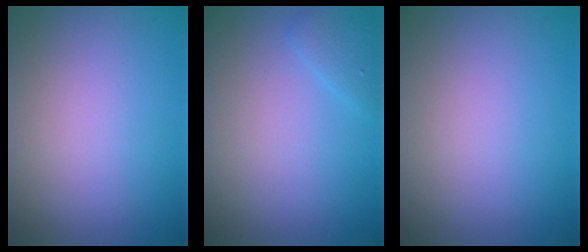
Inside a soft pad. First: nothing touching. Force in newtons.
{"total": 1.4, "press": 1.4, "slide": 0.1}
{"total": 0.0}